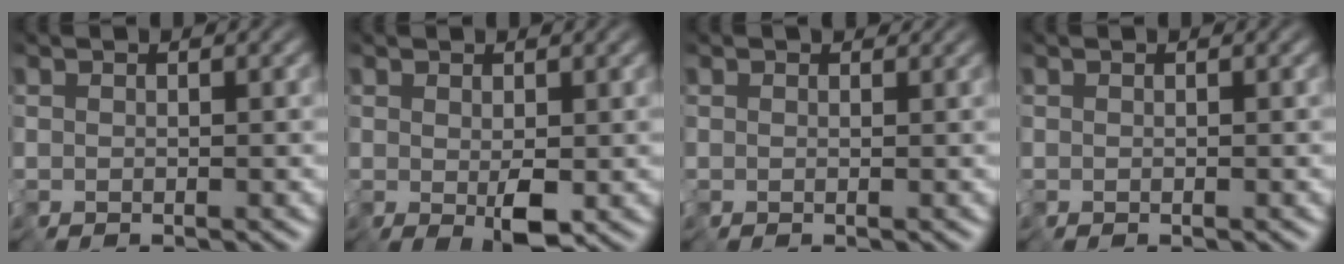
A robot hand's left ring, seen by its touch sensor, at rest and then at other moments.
{"total": 2.6, "force": [0.0, 1.2, 2.3], "torque": [-0.046, -0.003, 0.009]}
{"total": 0.5, "force": [0.1, 0.5, 0.2], "torque": [-0.002, 0.000, 0.002]}
{"total": 0.0}